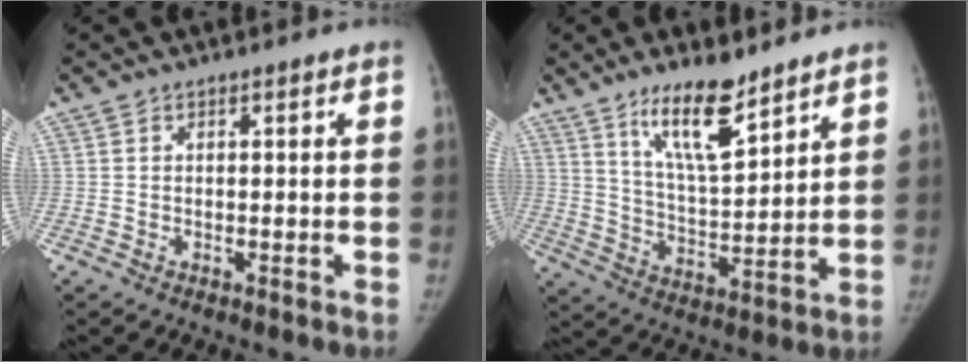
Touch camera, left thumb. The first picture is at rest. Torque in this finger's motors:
{"motor_torque": [0.70, -0.10, 1.38, -1.31, 0.33]}